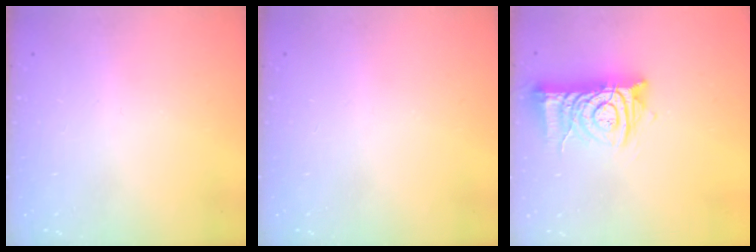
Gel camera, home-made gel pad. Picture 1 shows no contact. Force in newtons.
{"total": 0.0}
{"total": 11.6, "press": 11.5, "slide": 1.4}